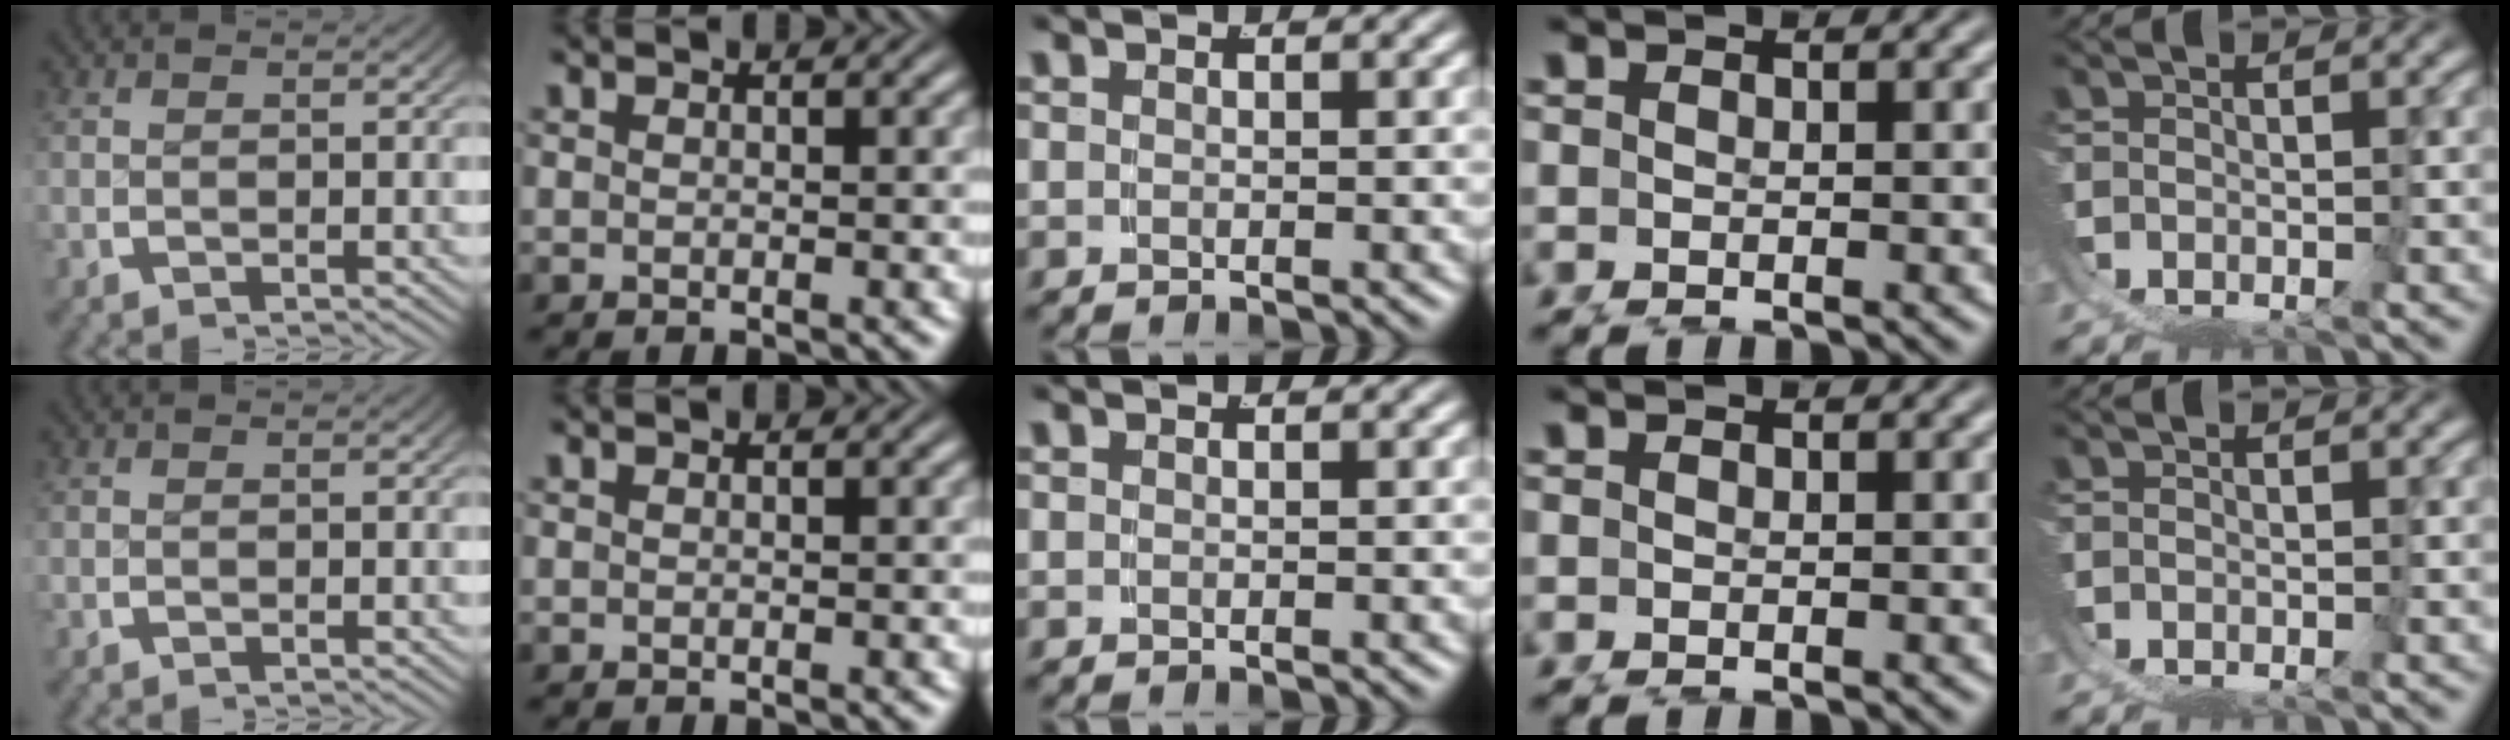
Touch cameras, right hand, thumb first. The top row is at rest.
{}